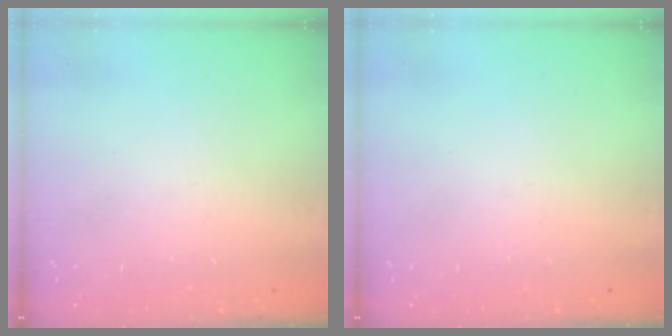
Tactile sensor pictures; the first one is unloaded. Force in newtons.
{"total": 0.0}